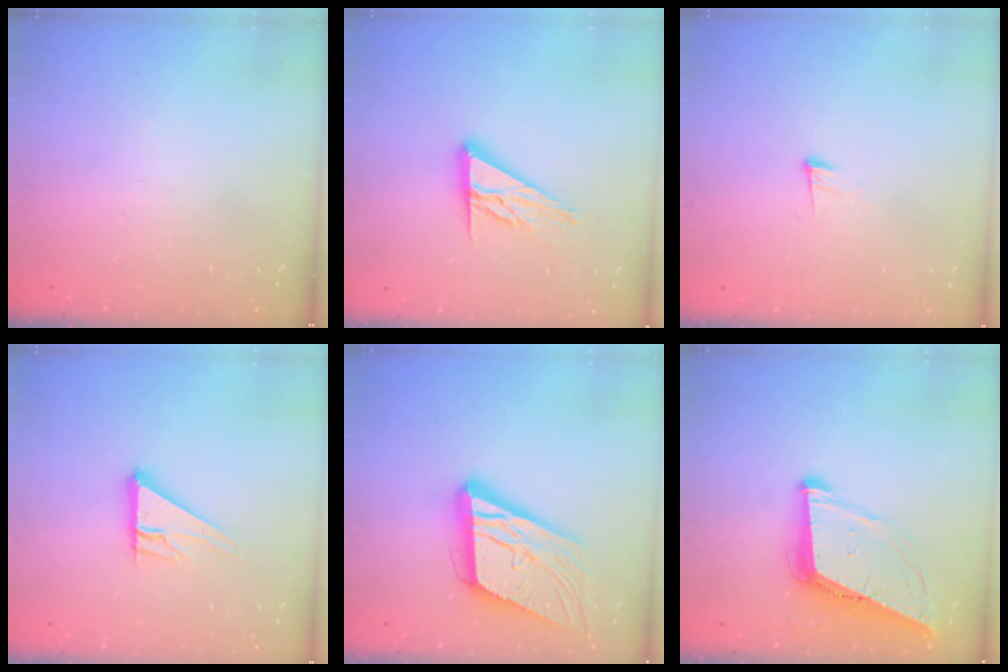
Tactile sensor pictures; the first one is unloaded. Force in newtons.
{"total": 12.3, "press": 12.3, "slide": 1.2}
{"total": 8.9, "press": 8.8, "slide": 1.6}
{"total": 10.2, "press": 10.2, "slide": 1.0}
{"total": 17.9, "press": 17.6, "slide": 3.3}
{"total": 10.3, "press": 9.6, "slide": 3.6}